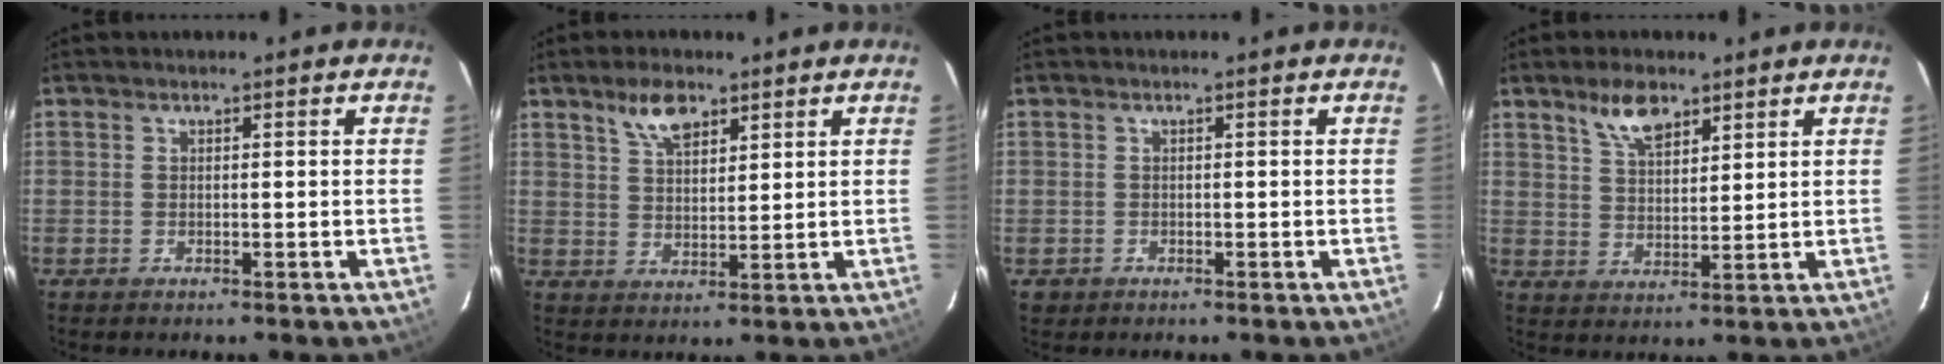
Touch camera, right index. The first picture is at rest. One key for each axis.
{"total": 6.0, "fx": 4.1, "fy": 2.6, "fz": 3.6, "tx": -0.062, "ty": 0.005, "tz": 0.076}
{"total": 1.4, "fx": -0.5, "fy": 1.4, "fz": 0.1, "tx": -0.003, "ty": 0.001, "tz": -0.004}
{"total": 6.6, "fx": 4.6, "fy": 2.8, "fz": 3.9, "tx": -0.067, "ty": 0.004, "tz": 0.087}